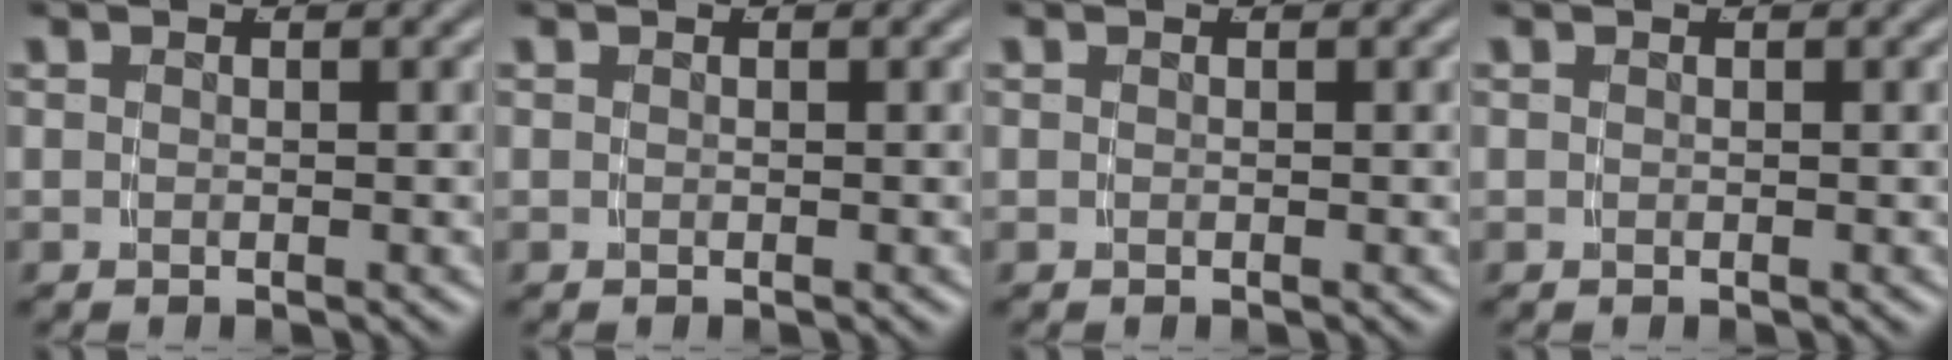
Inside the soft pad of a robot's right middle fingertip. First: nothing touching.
{"total": 0.0}
{"total": 0.0}
{"total": 0.0}